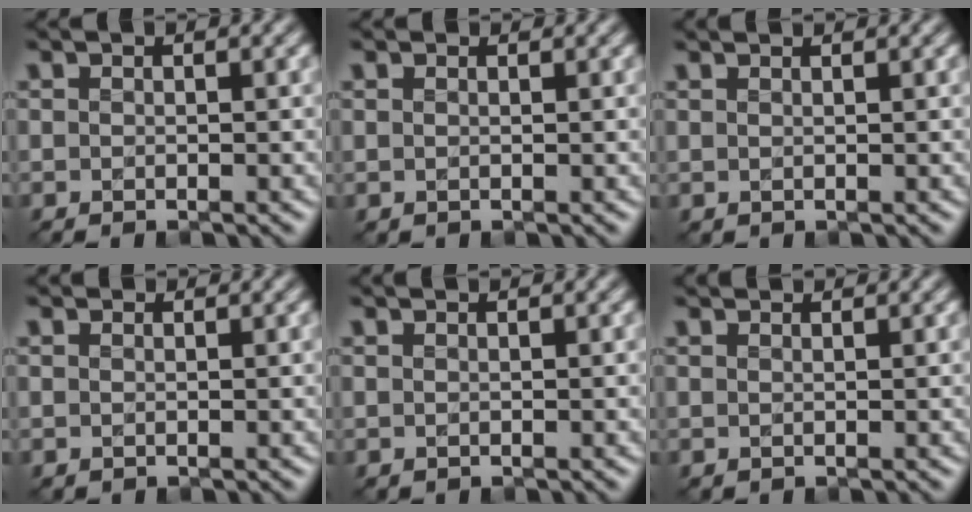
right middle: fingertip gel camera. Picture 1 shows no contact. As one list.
[{"total": 1.0, "force": [0.9, 0.0, -0.4], "torque": [0.000, -0.008, 0.007]}, {"total": 2.0, "force": [1.9, 0.5, 0.4], "torque": [0.001, 0.001, 0.007]}, {"total": 1.8, "force": [1.7, 0.3, 0.0], "torque": [-0.004, -0.006, 0.014]}, {"total": 1.3, "force": [1.3, 0.2, 0.0], "torque": [0.000, -0.004, 0.009]}, {"total": 3.0, "force": [2.8, 0.7, 0.7], "torque": [-0.005, 0.007, 0.018]}]